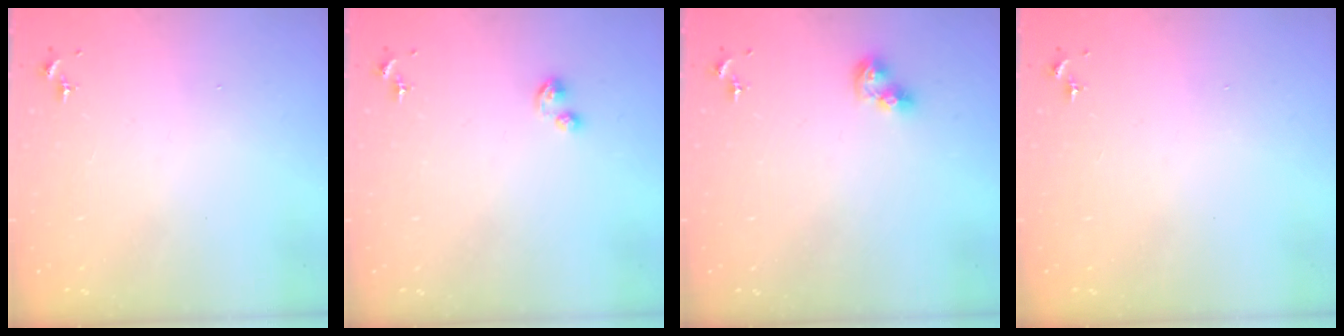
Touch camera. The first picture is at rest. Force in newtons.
{"total": 2.9, "press": 2.9, "slide": 0.4}
{"total": 7.9, "press": 7.9, "slide": 0.9}
{"total": 0.0}